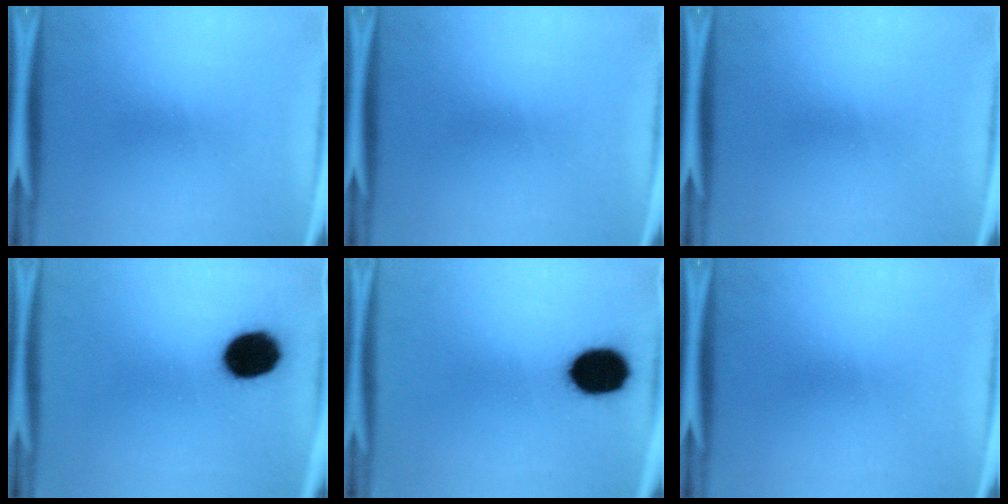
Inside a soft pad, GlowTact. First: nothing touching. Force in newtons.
{"total": 0.0}
{"total": 0.0}
{"total": 12.5}
{"total": 13.4}
{"total": 0.0}